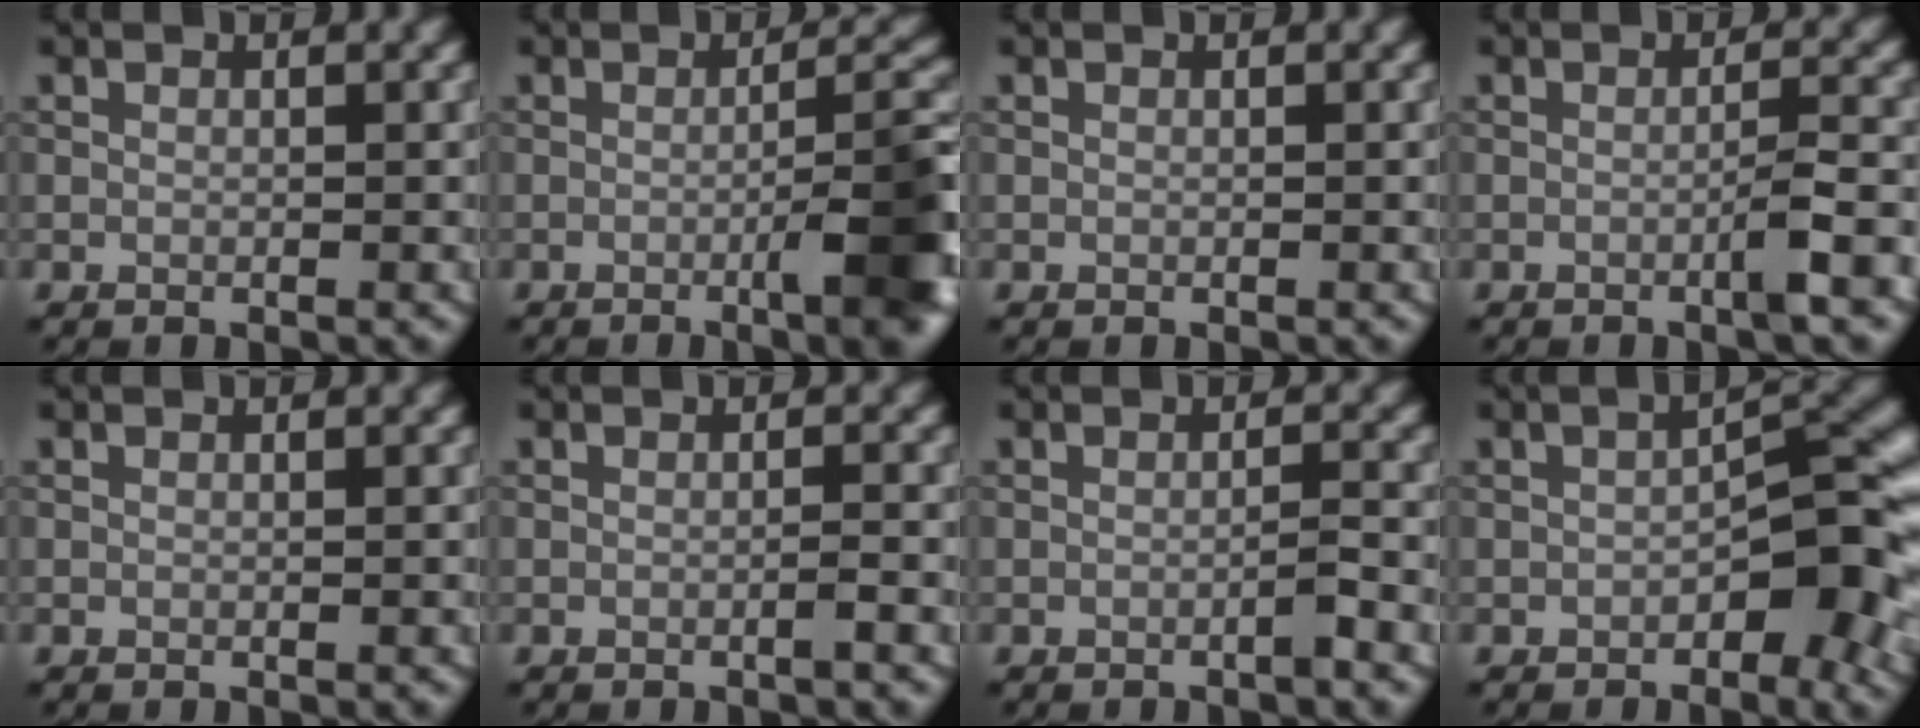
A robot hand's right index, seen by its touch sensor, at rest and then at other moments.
{"total": 7.5, "force": [-2.3, 1.7, 6.9], "torque": [-0.082, 0.008, -0.034]}
{"total": 0.0}
{"total": 2.5, "force": [-1.0, 0.2, 2.3], "torque": [-0.033, 0.009, -0.025]}
{"total": 0.0}
{"total": 1.0, "force": [-0.5, 0.0, 0.9], "torque": [-0.012, 0.004, -0.013]}
{"total": 1.4, "force": [-0.7, 0.1, 1.2], "torque": [-0.015, 0.008, -0.019]}
{"total": 6.1, "force": [-1.7, 2.7, 5.2], "torque": [-0.054, 0.013, -0.029]}